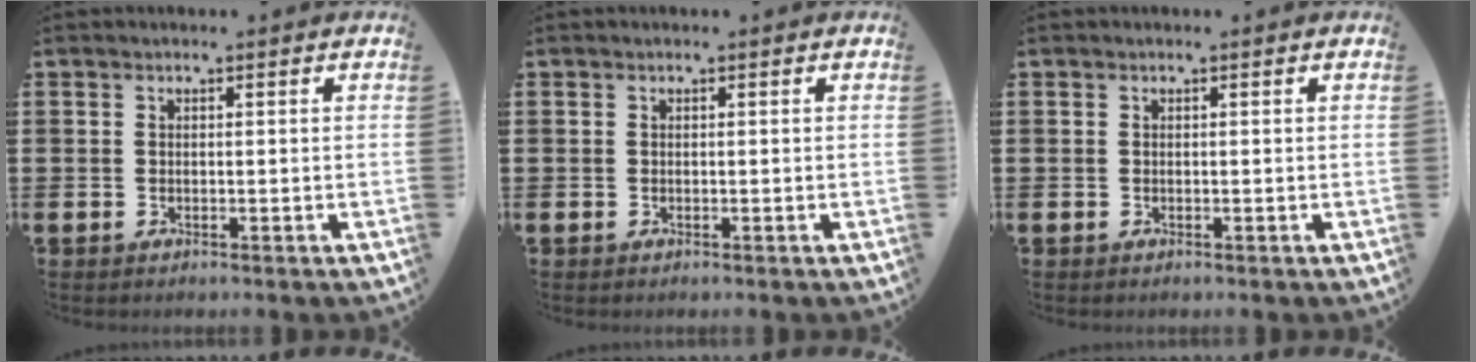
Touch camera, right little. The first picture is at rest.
{"total": 0.0}
{"total": 0.0}